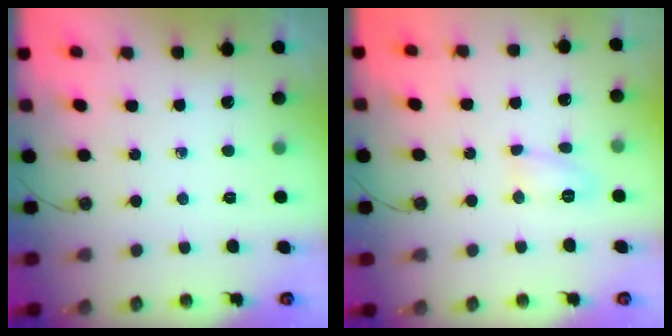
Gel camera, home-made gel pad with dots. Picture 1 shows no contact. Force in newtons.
{"total": 6.2, "press": 6.2, "slide": 0.4}